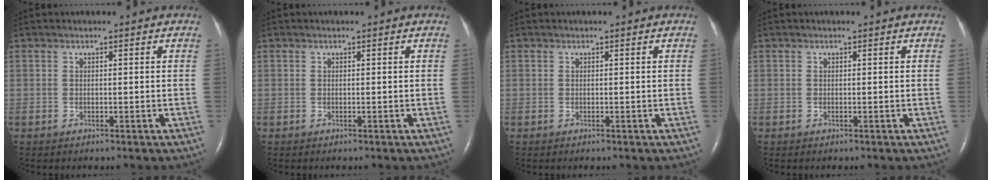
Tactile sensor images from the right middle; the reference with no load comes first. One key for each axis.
{"total": 0.0}
{"total": 0.0}
{"total": 0.0}